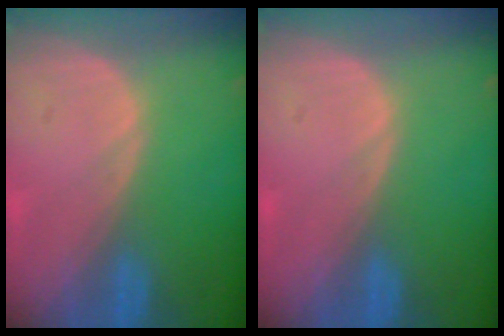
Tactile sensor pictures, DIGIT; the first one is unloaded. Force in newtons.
{"total": 0.0}